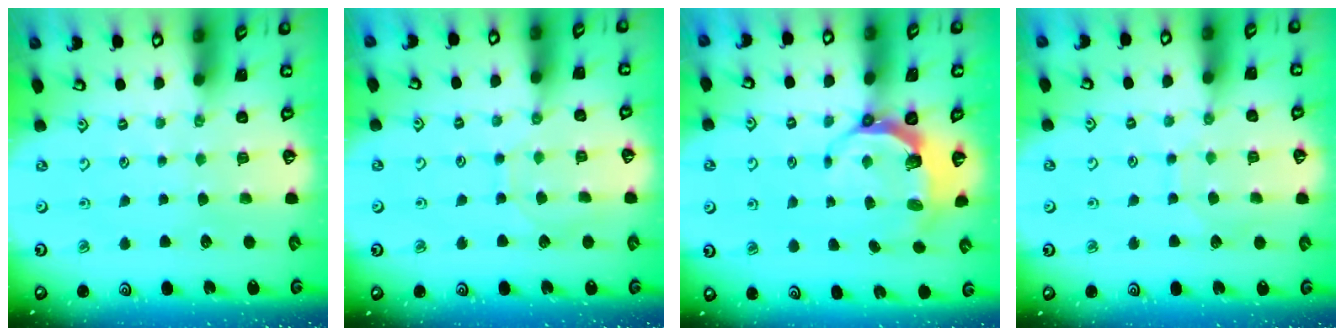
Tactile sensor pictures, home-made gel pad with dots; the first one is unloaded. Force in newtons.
{"total": 5.9, "press": 5.9, "slide": 0.6}
{"total": 7.0, "press": 5.9, "slide": 3.8}
{"total": 5.8, "press": 5.8, "slide": 0.4}